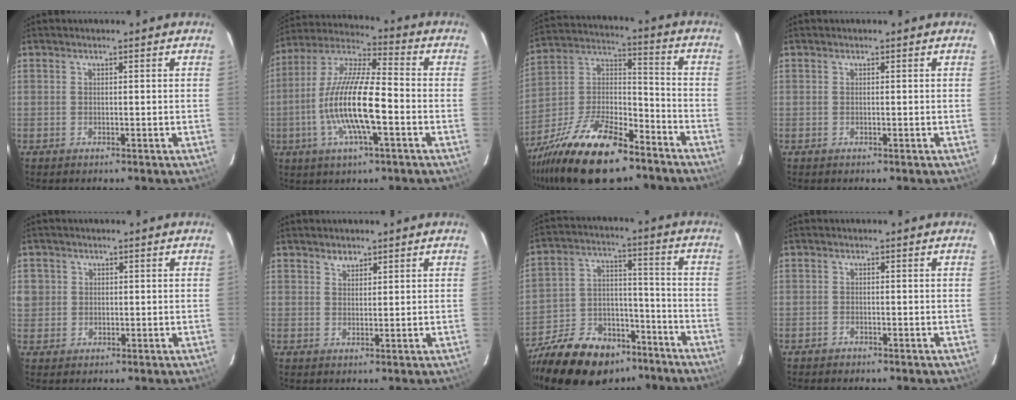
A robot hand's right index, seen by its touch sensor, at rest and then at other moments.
{"total": 15.6, "force": [-4.1, 3.4, 14.6], "torque": [-0.290, -0.003, -0.084]}
{"total": 22.7, "force": [-14.5, 9.2, 14.8], "torque": [-0.297, -0.002, -0.249]}
{"total": 0.0}
{"total": 4.1, "force": [0.5, 3.9, 1.0], "torque": [-0.017, 0.008, 0.012]}
{"total": 1.9, "force": [1.4, 1.1, 0.6], "torque": [-0.007, 0.003, 0.025]}
{"total": 23.4, "force": [-16.0, 12.5, 11.6], "torque": [-0.255, 0.008, -0.253]}
{"total": 1.0, "force": [-0.8, 0.6, 0.0], "torque": [-0.002, 0.005, -0.015]}